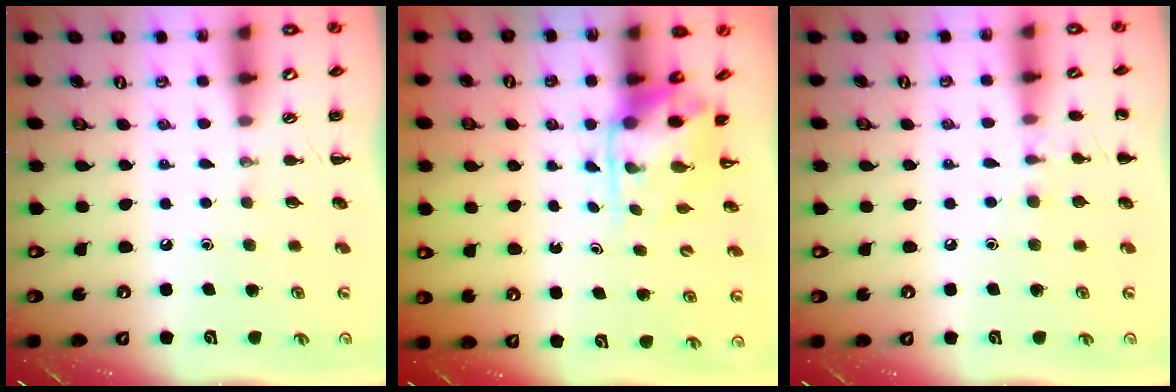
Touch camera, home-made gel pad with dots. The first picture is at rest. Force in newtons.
{"total": 3.4, "press": 3.3, "slide": 0.6}
{"total": 5.9, "press": 5.6, "slide": 1.8}